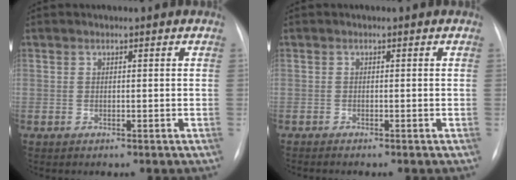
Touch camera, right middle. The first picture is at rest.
{"total": 1.2, "force": [-1.0, -0.1, 0.7], "torque": [-0.011, -0.004, -0.011]}